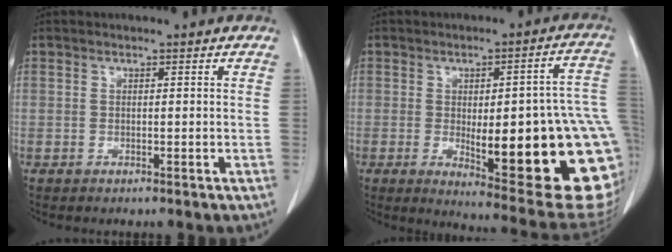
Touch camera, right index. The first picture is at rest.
{"total": 25.8, "force": [-4.2, 4.9, 24.9], "torque": [-0.226, -0.003, -0.040]}